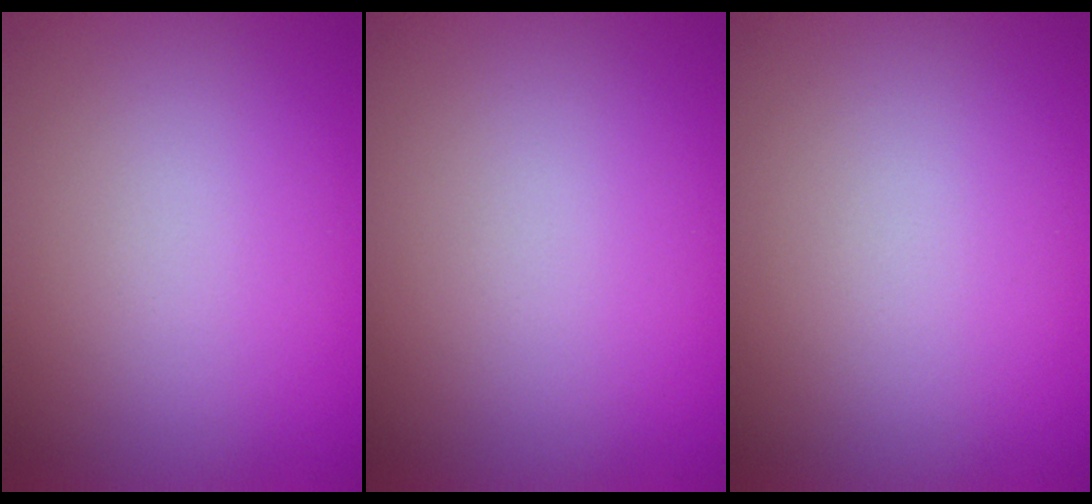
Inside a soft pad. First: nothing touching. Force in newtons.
{"total": 0.0}
{"total": 0.0}